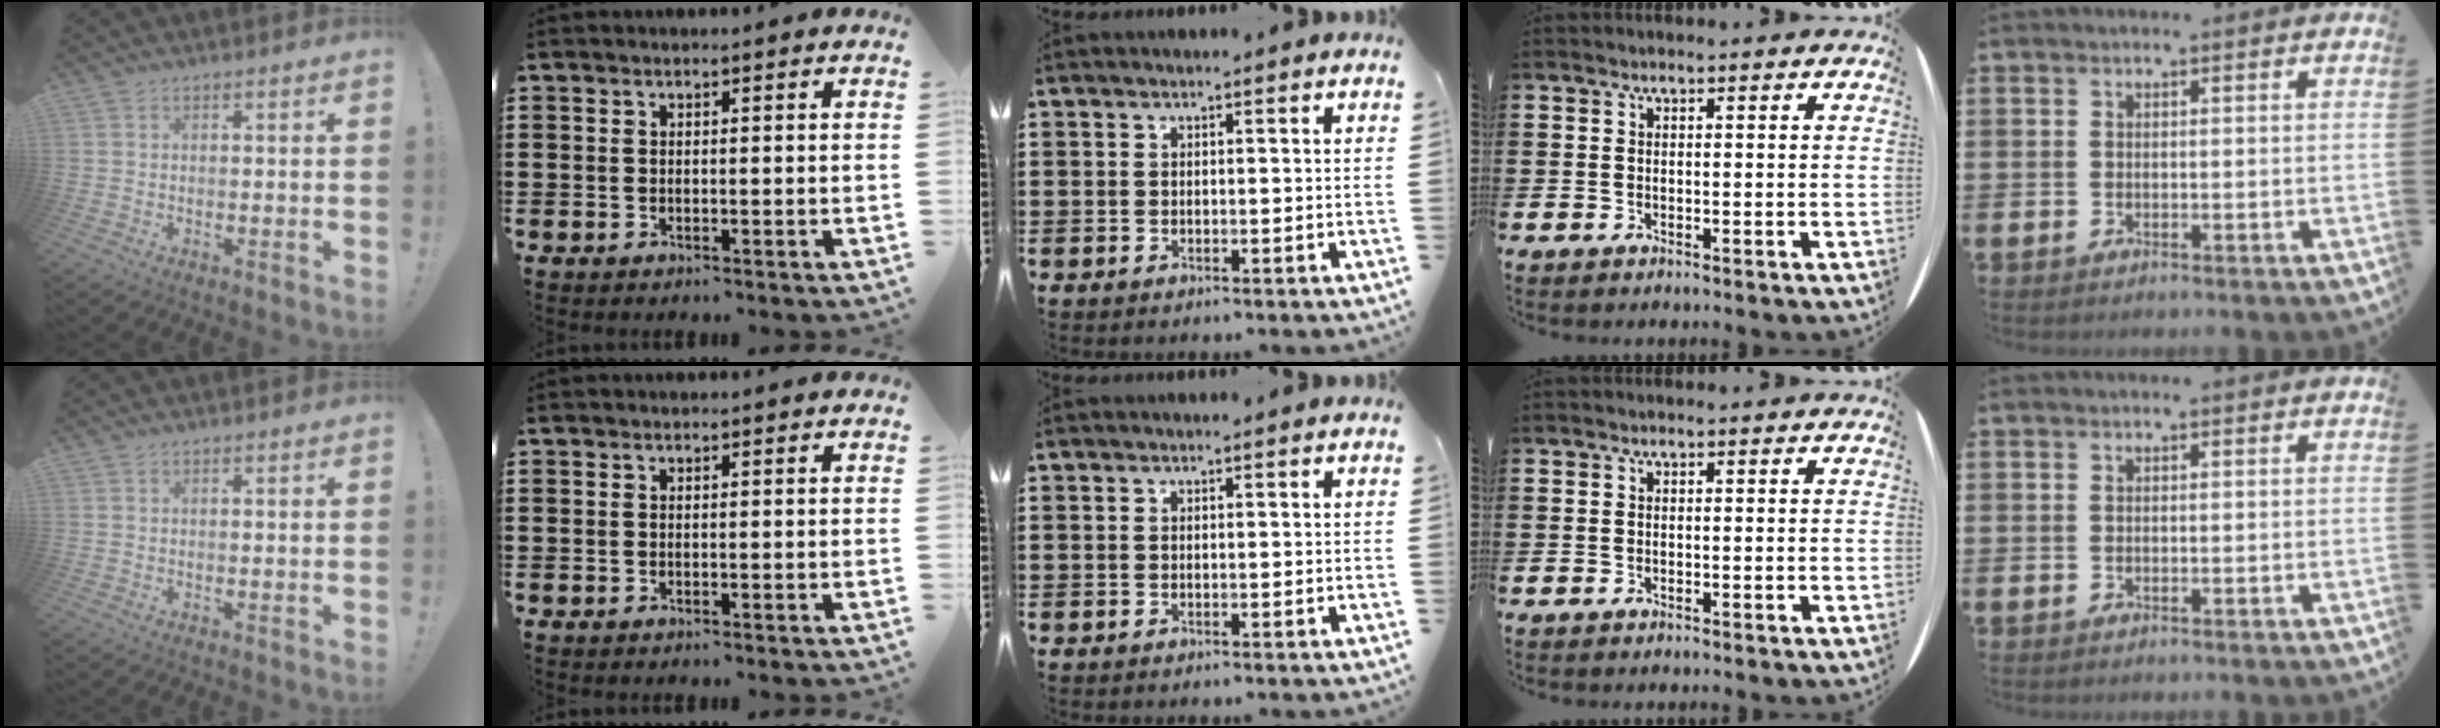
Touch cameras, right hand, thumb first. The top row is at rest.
{}